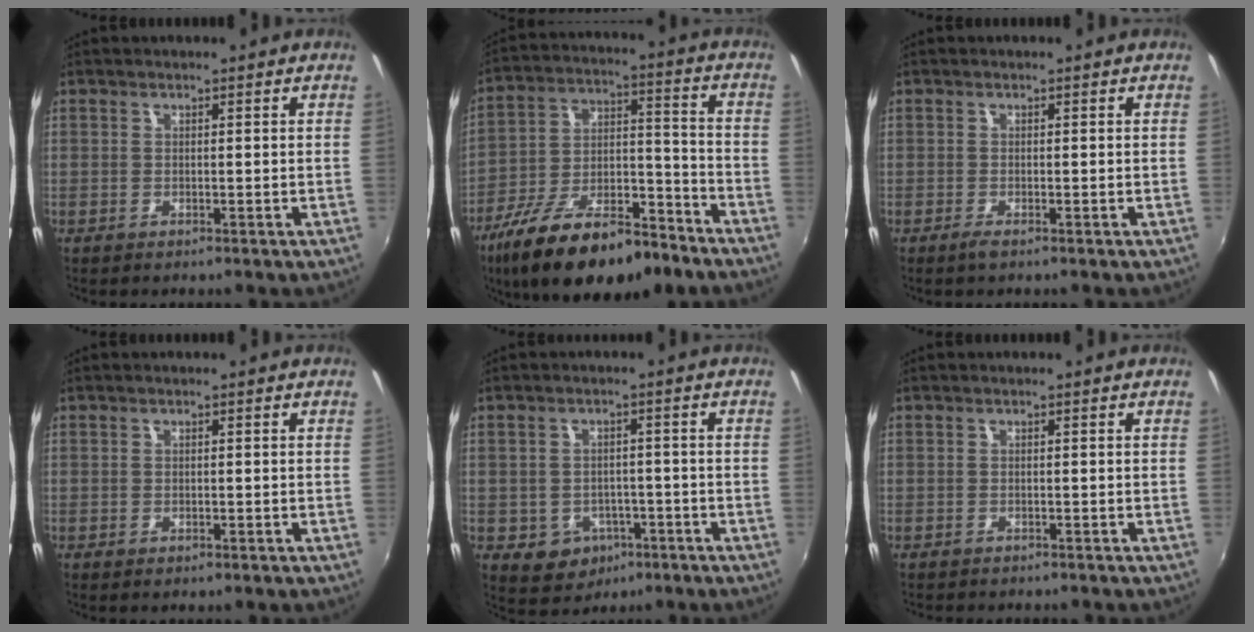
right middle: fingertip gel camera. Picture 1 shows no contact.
{"total": 21.3, "force": [-13.9, 7.7, 14.2], "torque": [-0.259, -0.024, -0.222]}
{"total": 1.2, "force": [-0.8, 0.0, 0.9], "torque": [-0.019, -0.006, -0.017]}
{"total": 0.5, "force": [-0.4, 0.3, 0.2], "torque": [-0.004, -0.004, -0.008]}
{"total": 7.0, "force": [-3.0, 5.9, 2.3], "torque": [-0.059, 0.005, -0.025]}
{"total": 1.7, "force": [-1.6, 0.4, 0.4], "torque": [-0.013, -0.009, -0.022]}